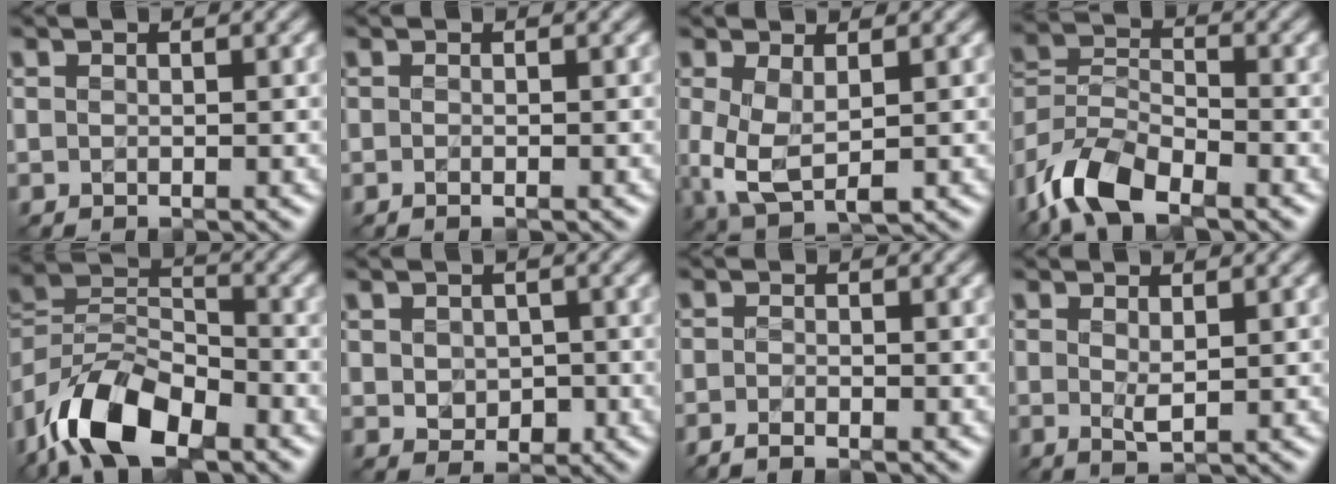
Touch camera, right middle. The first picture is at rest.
{"total": 0.0}
{"total": 4.3, "force": [-0.1, 2.2, 3.7], "torque": [-0.090, -0.010, 0.004]}
{"total": 8.2, "force": [-5.7, 3.6, 4.8], "torque": [-0.095, -0.001, -0.125]}
{"total": 10.5, "force": [-6.8, 5.0, 6.3], "torque": [-0.115, 0.006, -0.144]}
{"total": 2.3, "force": [0.1, 1.9, 1.2], "torque": [-0.020, -0.005, 0.005]}
{"total": 1.3, "force": [-1.1, 0.2, 0.7], "torque": [-0.012, -0.003, -0.025]}
{"total": 1.2, "force": [0.5, 0.2, 1.1], "torque": [-0.022, -0.003, 0.012]}